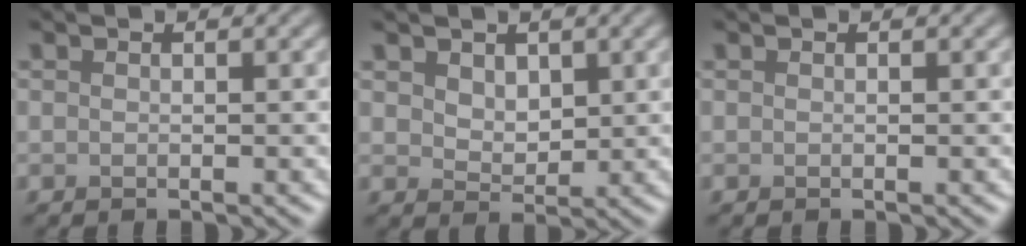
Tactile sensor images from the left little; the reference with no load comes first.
{"total": 2.2, "force": [1.1, 1.5, 1.2], "torque": [-0.025, -0.006, 0.021]}
{"total": 0.0}